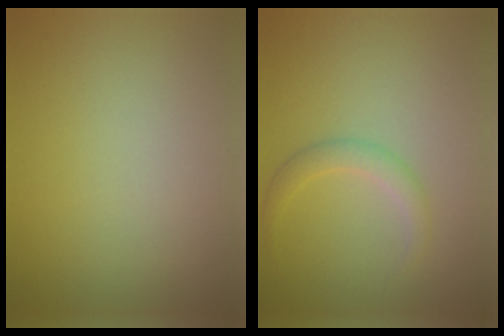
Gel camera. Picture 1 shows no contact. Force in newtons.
{"total": 1.7, "press": 1.7, "slide": 0.1}